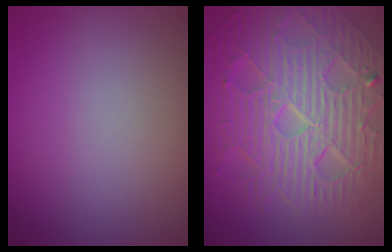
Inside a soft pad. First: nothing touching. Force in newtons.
{"total": 10.7, "press": 7.0, "slide": 8.1}